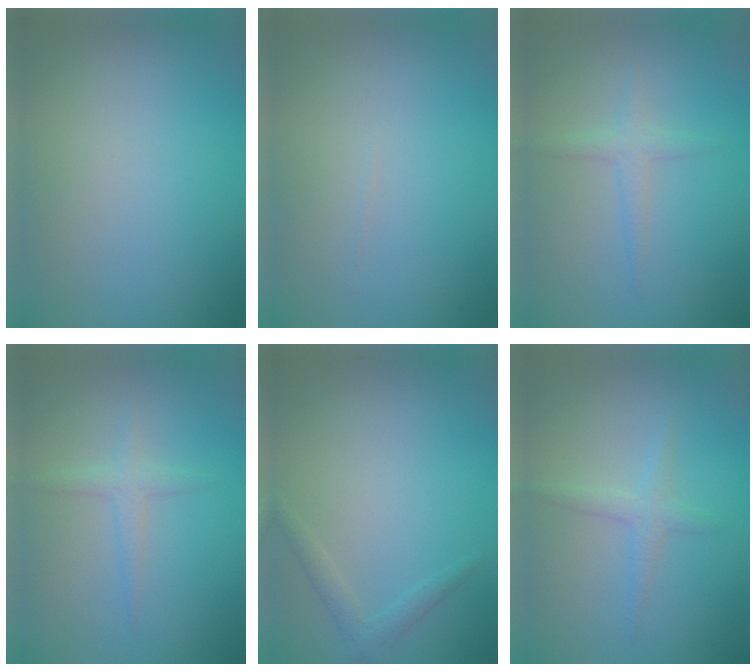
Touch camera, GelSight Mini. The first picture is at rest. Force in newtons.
{"total": 0.0}
{"total": 1.5, "press": 1.5, "slide": 0.1}
{"total": 1.5, "press": 1.5, "slide": 0.1}
{"total": 1.4, "press": 1.4, "slide": 0.1}
{"total": 1.6, "press": 1.6, "slide": 0.1}